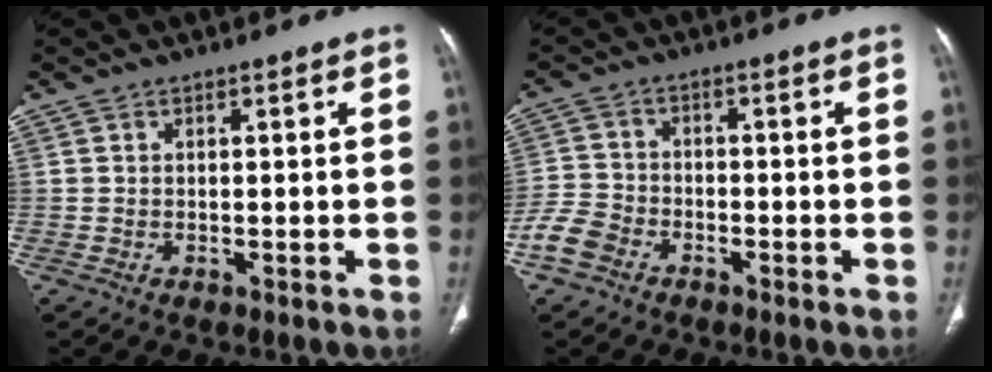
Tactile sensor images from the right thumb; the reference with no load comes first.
{"total": 5.4, "force": [-3.4, 3.7, 2.2], "torque": [-0.046, 0.014, -0.071]}